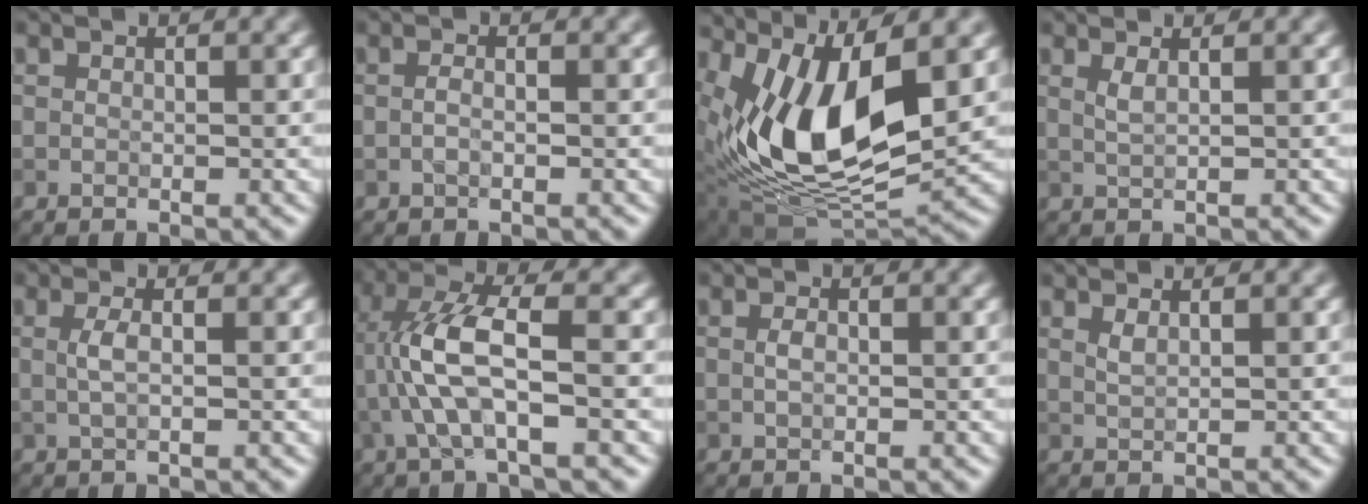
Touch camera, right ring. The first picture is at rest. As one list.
[{"total": 1.1, "force": [-0.4, 0.2, 1.0], "torque": [-0.020, 0.000, -0.008]}, {"total": 11.9, "force": [2.1, 5.4, 10.3], "torque": [-0.194, -0.013, 0.042]}, {"total": 1.4, "force": [0.6, 0.4, 1.2], "torque": [-0.019, 0.001, 0.009]}, {"total": 1.6, "force": [0.1, 0.4, 1.5], "torque": [-0.032, 0.002, 0.000]}, {"total": 6.3, "force": [-0.9, 1.5, 6.0], "torque": [-0.130, 0.017, -0.021]}, {"total": 1.0, "force": [0.0, 0.4, 0.8], "torque": [-0.020, -0.001, -0.001]}, {"total": 1.1, "force": [0.6, 0.3, 0.8], "torque": [-0.014, 0.002, 0.011]}]